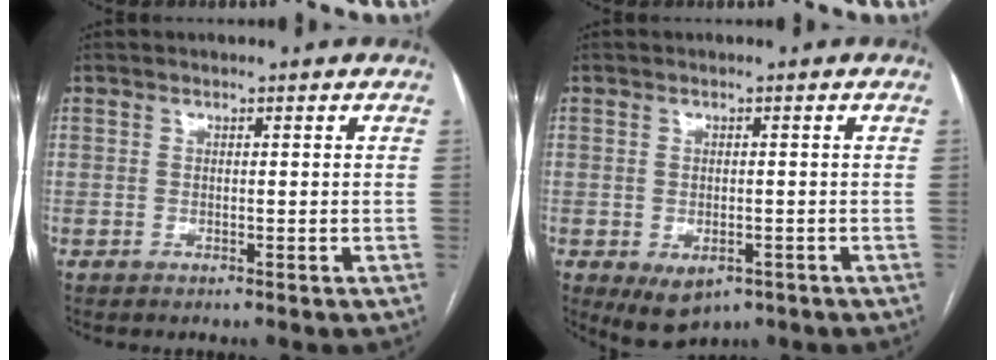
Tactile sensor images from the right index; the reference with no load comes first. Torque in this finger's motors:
{"motor_torque": [0.73, -0.44, 0.22, 0.03]}